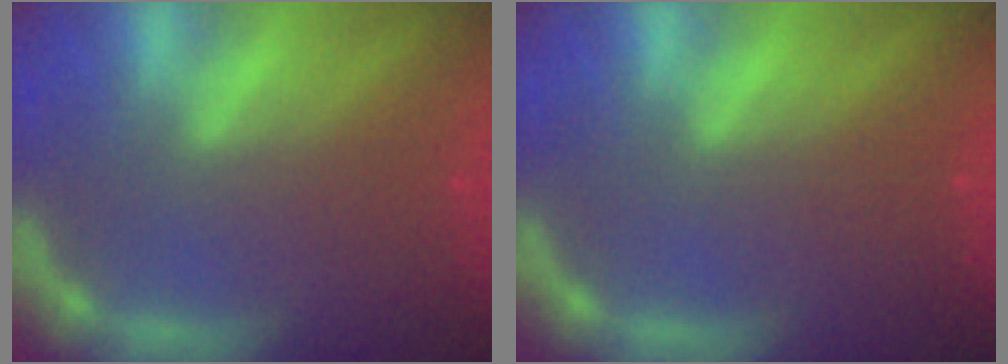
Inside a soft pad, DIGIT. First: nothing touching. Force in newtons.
{"total": 0.0}